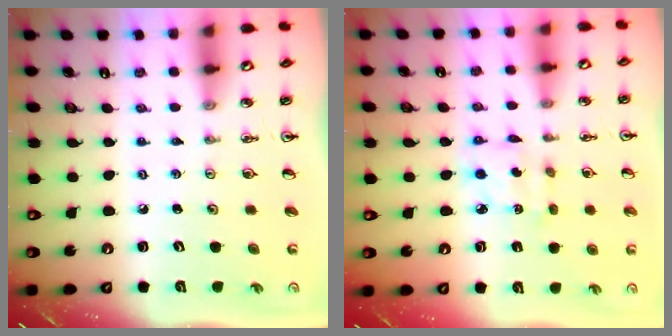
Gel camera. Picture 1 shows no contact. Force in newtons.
{"total": 3.3, "press": 3.3, "slide": 0.1}